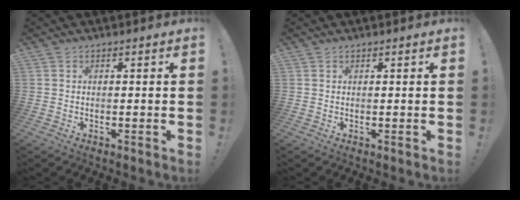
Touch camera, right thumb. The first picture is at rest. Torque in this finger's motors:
{"motor_torque": [0.11, 0.03, -0.13, 0.08, 0.01]}